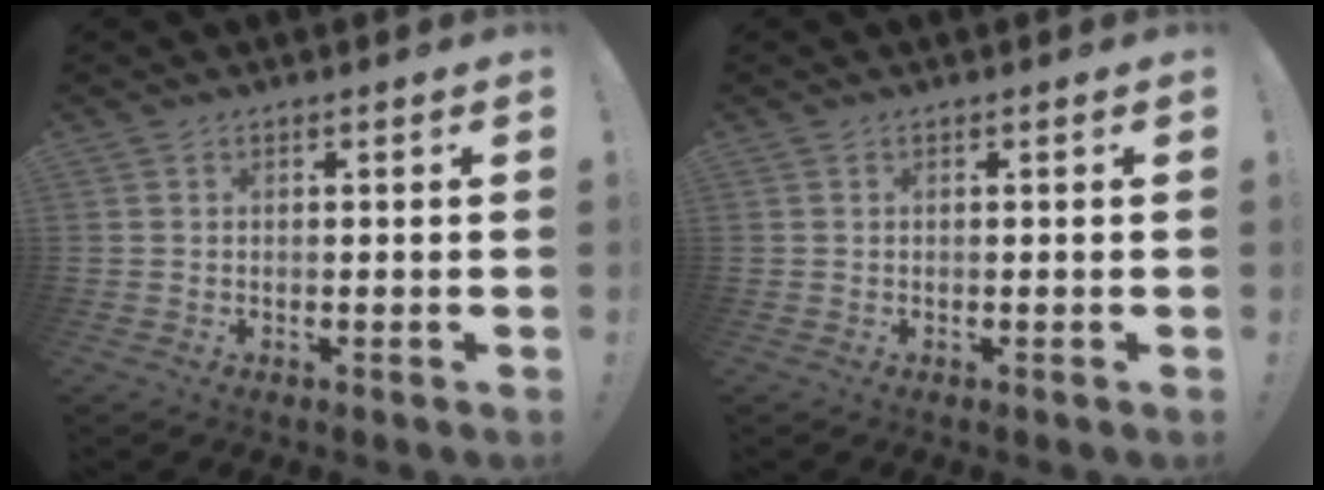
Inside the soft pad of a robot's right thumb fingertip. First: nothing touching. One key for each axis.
{"total": 0.0}